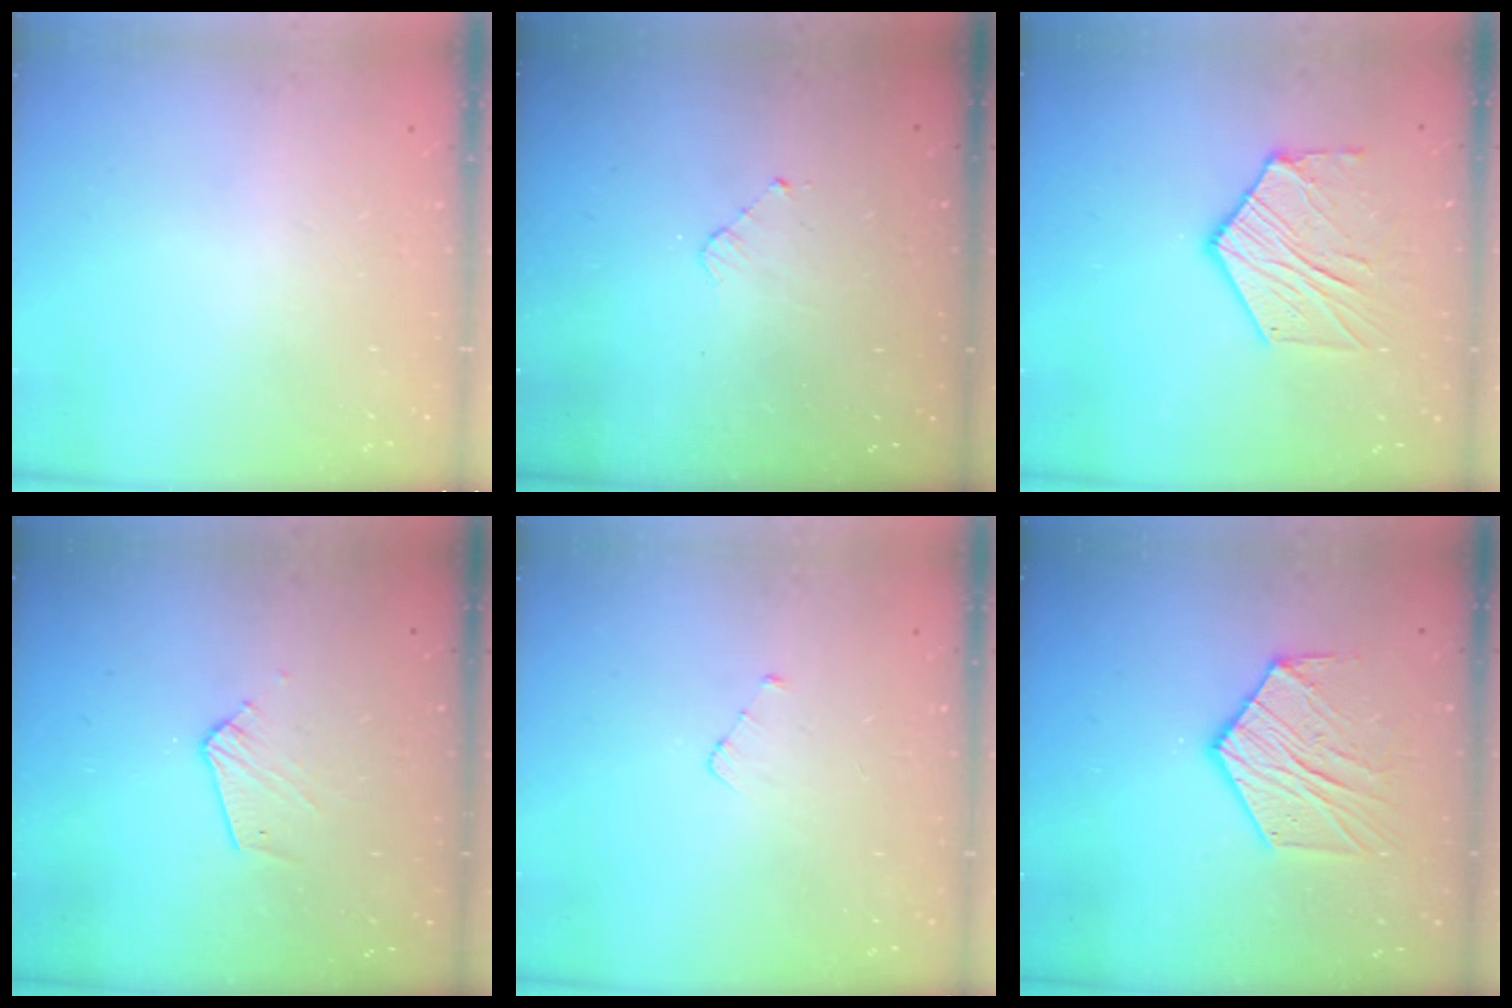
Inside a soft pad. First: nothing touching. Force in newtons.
{"total": 3.0, "press": 2.9, "slide": 0.2}
{"total": 12.2, "press": 12.1, "slide": 1.1}
{"total": 6.2, "press": 6.2, "slide": 0.3}
{"total": 2.9, "press": 2.9, "slide": 0.2}
{"total": 11.9, "press": 11.8, "slide": 0.7}